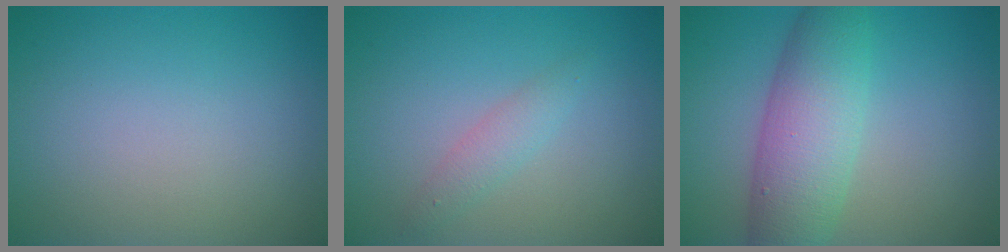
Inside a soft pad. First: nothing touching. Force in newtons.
{"total": 1.6, "press": 1.6, "slide": 0.0}
{"total": 6.8, "press": 6.8, "slide": 0.2}